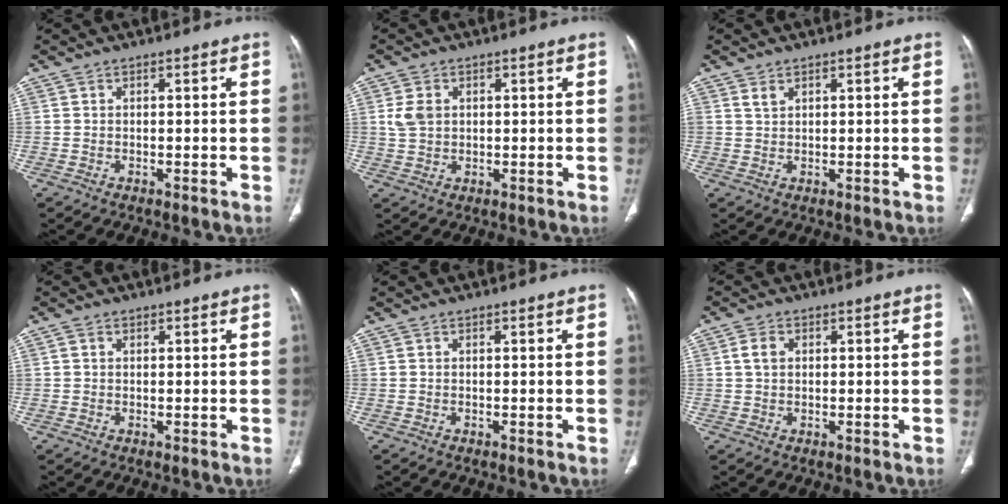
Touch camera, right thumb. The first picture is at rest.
{"total": 4.0, "force": [0.9, 3.0, 2.4], "torque": [-0.041, 0.002, 0.021]}
{"total": 1.5, "force": [1.1, 0.7, 0.8], "torque": [-0.013, -0.001, 0.026]}
{"total": 0.8, "force": [0.4, 0.6, 0.4], "torque": [-0.001, 0.001, 0.005]}
{"total": 0.0}
{"total": 2.9, "force": [0.7, 2.0, 1.9], "torque": [-0.032, 0.003, 0.015]}